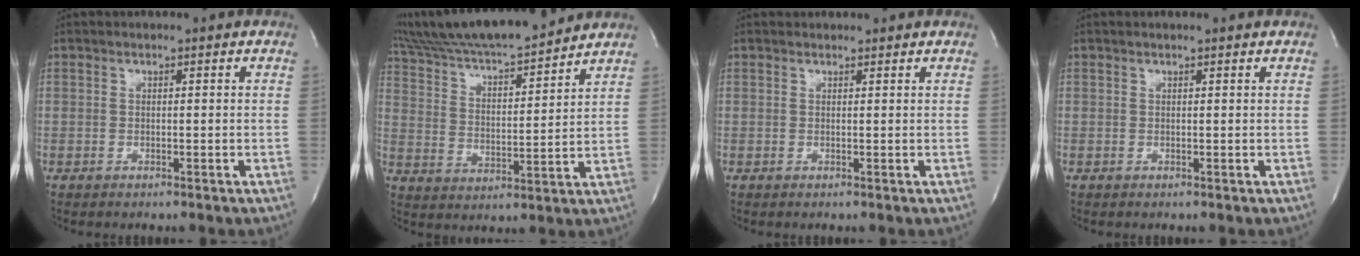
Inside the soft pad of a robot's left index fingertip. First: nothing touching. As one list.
[{"total": 19.1, "force": [17.2, 1.7, 8.2], "torque": [-0.150, 0.015, 0.285]}, {"total": 1.2, "force": [1.2, 0.3, -0.1], "torque": [-0.009, 0.007, 0.020]}, {"total": 1.0, "force": [0.8, -0.2, 0.4], "torque": [-0.015, 0.000, 0.014]}]